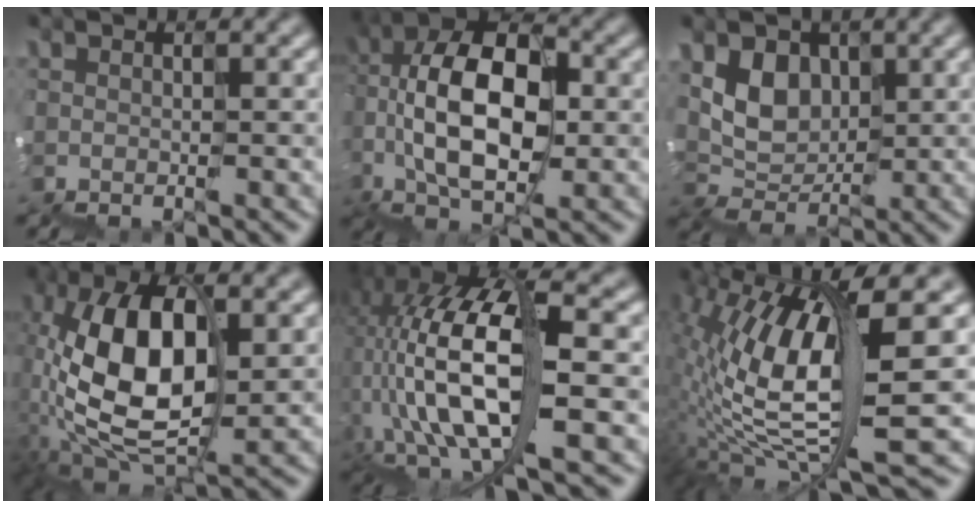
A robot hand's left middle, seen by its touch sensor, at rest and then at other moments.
{"total": 11.4, "force": [-1.0, 6.6, 9.2], "torque": [-0.179, 0.024, -0.029]}
{"total": 3.4, "force": [1.6, 2.8, 0.9], "torque": [-0.016, 0.002, 0.028]}
{"total": 10.9, "force": [-0.4, 5.7, 9.2], "torque": [-0.196, 0.019, -0.020]}
{"total": 11.4, "force": [-2.3, 5.1, 9.9], "torque": [-0.204, 0.017, -0.047]}
{"total": 10.5, "force": [1.7, 3.5, 9.7], "torque": [-0.212, -0.006, 0.042]}